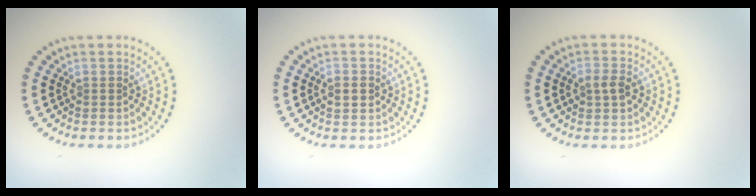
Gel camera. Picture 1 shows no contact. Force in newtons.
{"total": 1.9, "press": 1.9, "slide": 0.1}
{"total": 1.7, "press": 1.7, "slide": 0.1}